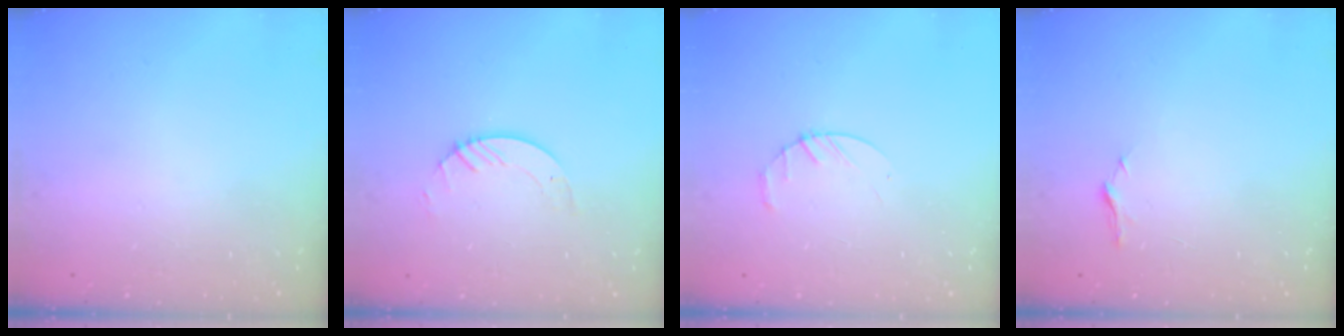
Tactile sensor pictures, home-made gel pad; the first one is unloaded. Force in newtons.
{"total": 3.2, "press": 3.2, "slide": 0.3}
{"total": 3.2, "press": 3.2, "slide": 0.5}
{"total": 5.0, "press": 5.0, "slide": 0.6}